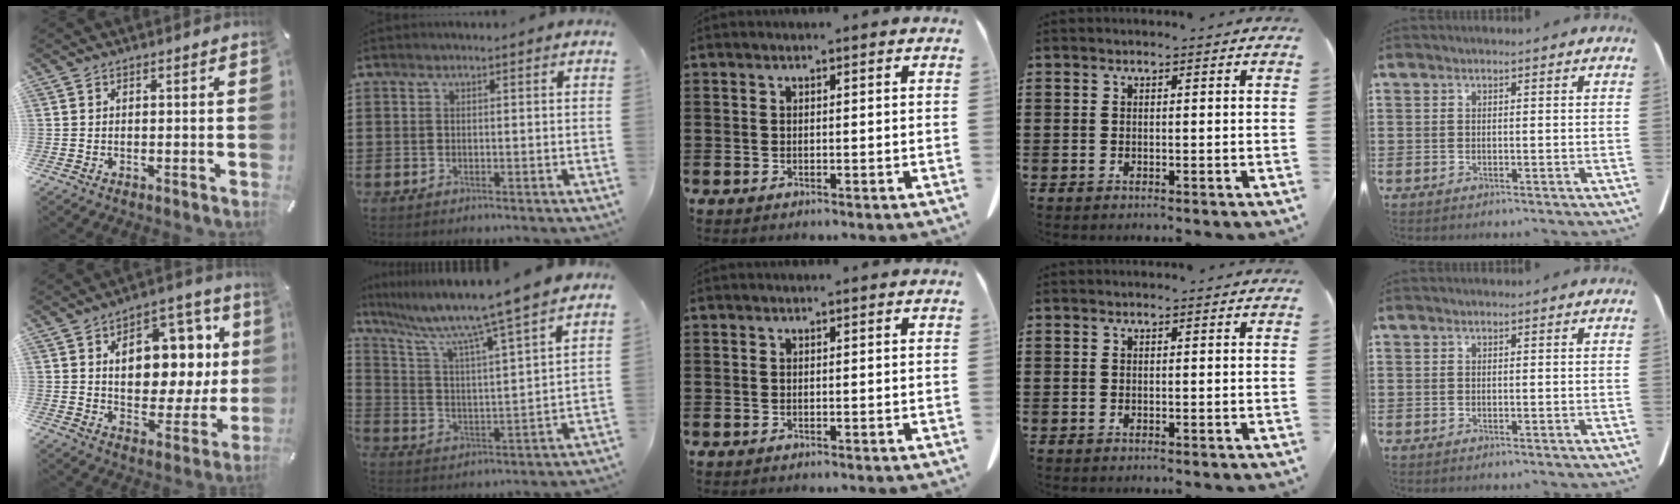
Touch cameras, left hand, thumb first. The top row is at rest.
{"thumb": {"total": 15.4, "force": [4.7, 10.4, 10.3], "torque": [-0.130, -0.029, 0.082]}, "index": {"total": 8.5, "force": [7.0, -1.2, 4.8], "torque": [-0.123, -0.059, 0.106]}}